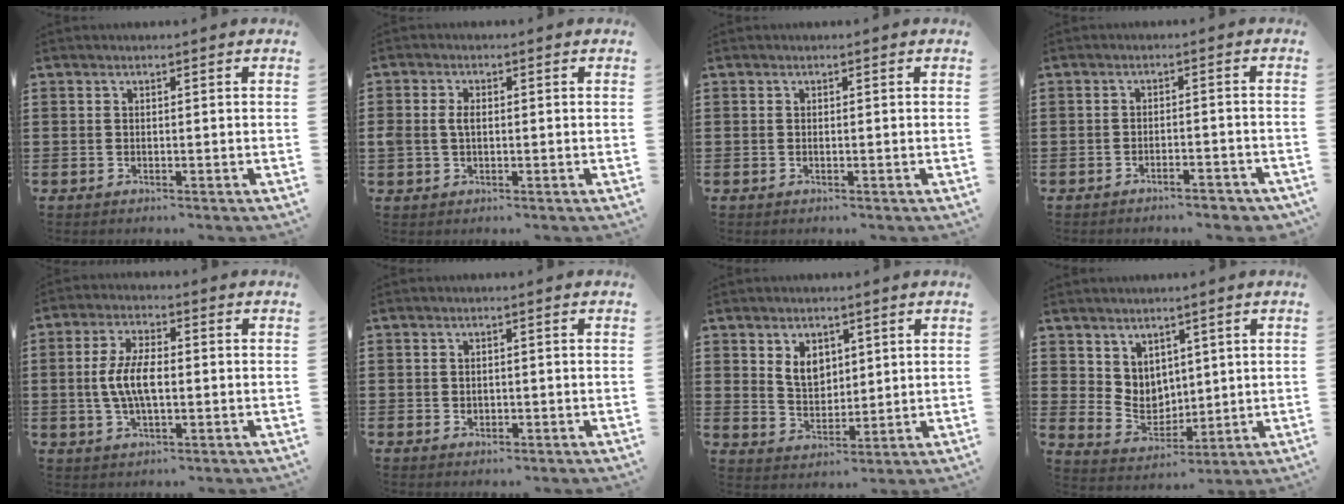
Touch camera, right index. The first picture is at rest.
{"total": 2.6, "force": [0.1, 1.7, 2.0], "torque": [-0.048, 0.005, -0.001]}
{"total": 0.0}
{"total": 2.4, "force": [-2.2, 0.2, 0.8], "torque": [-0.017, 0.001, -0.045]}
{"total": 6.8, "force": [-0.3, 2.9, 6.2], "torque": [-0.141, -0.002, -0.014]}
{"total": 0.9, "force": [0.1, 0.8, 0.3], "torque": [-0.009, 0.006, 0.001]}
{"total": 4.8, "force": [2.0, 3.5, 2.7], "torque": [-0.058, 0.007, 0.035]}
{"total": 5.2, "force": [3.5, 3.8, 0.7], "torque": [-0.038, -0.007, 0.067]}